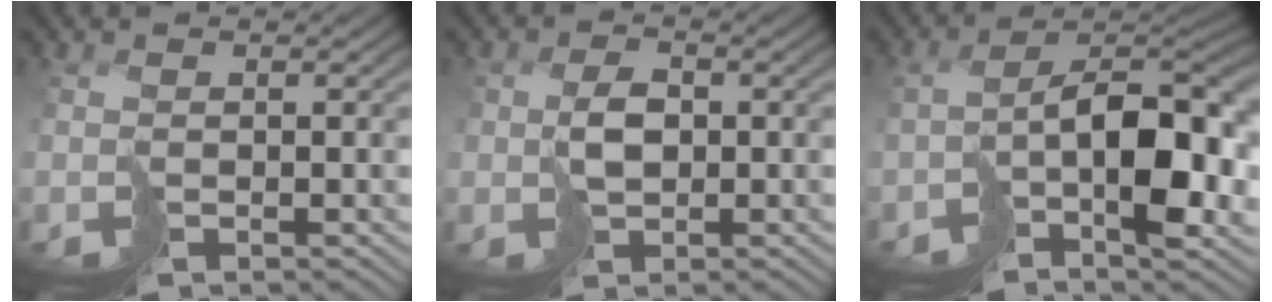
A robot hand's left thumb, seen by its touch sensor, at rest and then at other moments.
{"total": 3.2, "force": [0.5, 2.2, 2.2], "torque": [-0.044, 0.004, 0.017]}
{"total": 9.7, "force": [-2.8, 4.2, 8.3], "torque": [-0.127, -0.002, -0.037]}